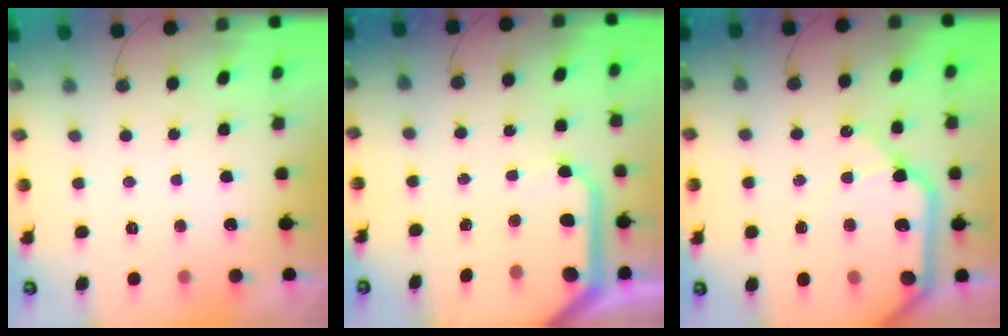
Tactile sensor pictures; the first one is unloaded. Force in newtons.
{"total": 10.3, "press": 10.2, "slide": 1.1}
{"total": 16.7, "press": 16.5, "slide": 2.8}